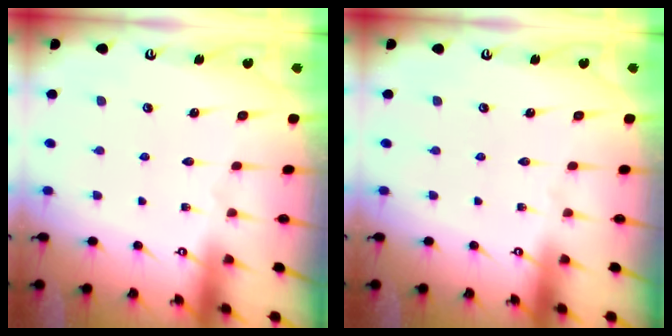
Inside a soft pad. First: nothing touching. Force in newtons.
{"total": 0.0}